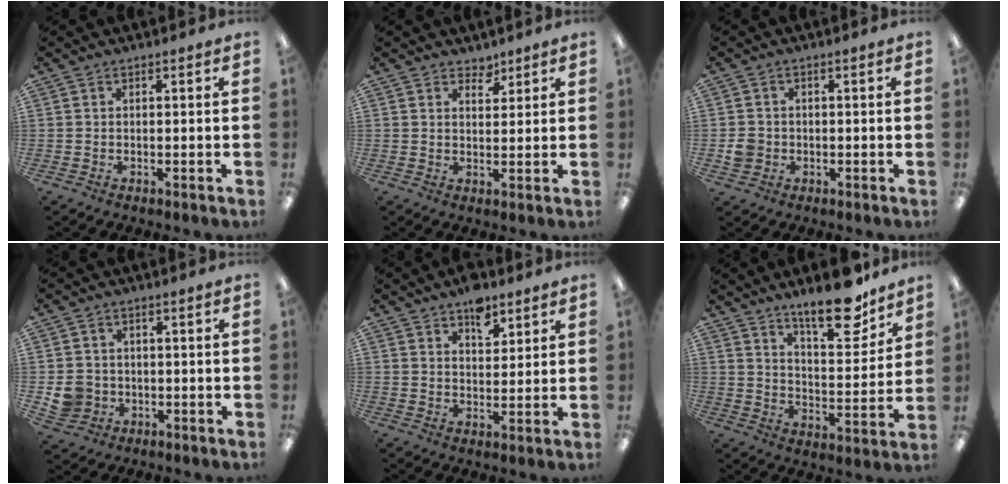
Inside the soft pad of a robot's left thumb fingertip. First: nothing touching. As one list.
[{"total": 3.3, "force": [2.8, 1.6, 0.6], "torque": [0.007, -0.020, 0.048]}, {"total": 3.4, "force": [-0.6, 3.2, 0.9], "torque": [-0.007, 0.003, -0.012]}, {"total": 5.3, "force": [-0.9, 5.0, 1.4], "torque": [-0.029, 0.010, -0.012]}, {"total": 6.9, "force": [4.9, 3.7, 3.2], "torque": [-0.029, -0.027, 0.081]}, {"total": 15.2, "force": [12.0, 4.4, 8.3], "torque": [-0.120, -0.076, 0.201]}]